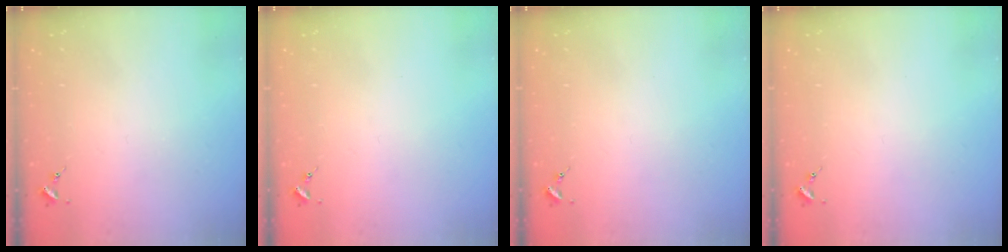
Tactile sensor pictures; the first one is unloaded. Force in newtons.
{"total": 0.0}
{"total": 0.0}
{"total": 0.0}